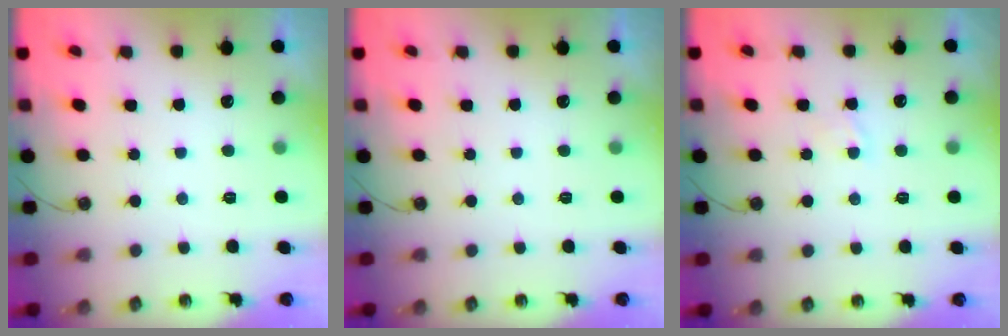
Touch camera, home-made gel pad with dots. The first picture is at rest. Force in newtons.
{"total": 0.0}
{"total": 2.8, "press": 2.8, "slide": 0.4}